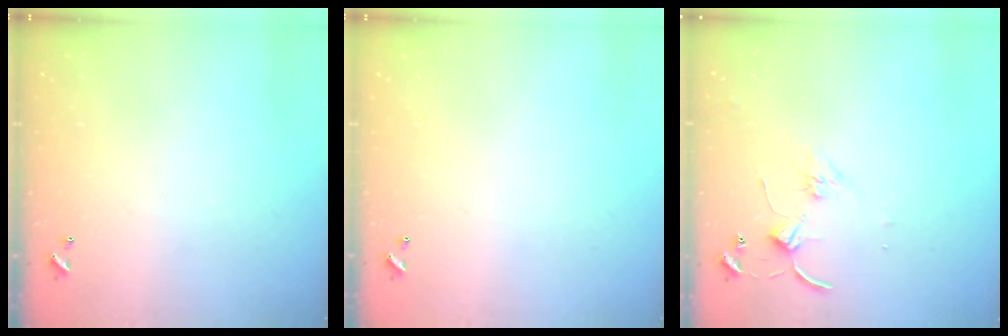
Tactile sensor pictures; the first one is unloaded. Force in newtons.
{"total": 0.0}
{"total": 1.4, "press": 1.3, "slide": 0.2}